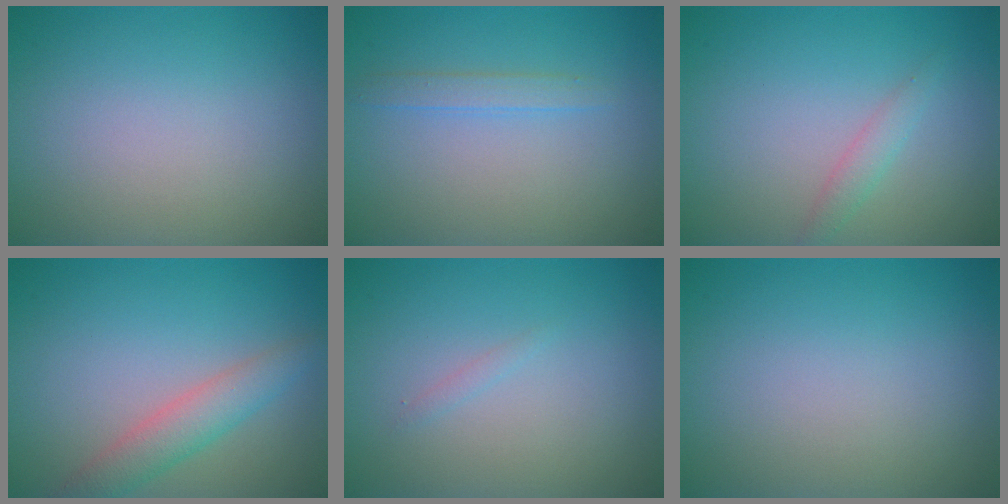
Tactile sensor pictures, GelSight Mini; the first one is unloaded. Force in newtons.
{"total": 1.4, "press": 1.4, "slide": 0.0}
{"total": 1.3, "press": 1.3, "slide": 0.0}
{"total": 3.2, "press": 3.2, "slide": 0.1}
{"total": 0.6, "press": 0.6, "slide": 0.0}
{"total": 0.0}